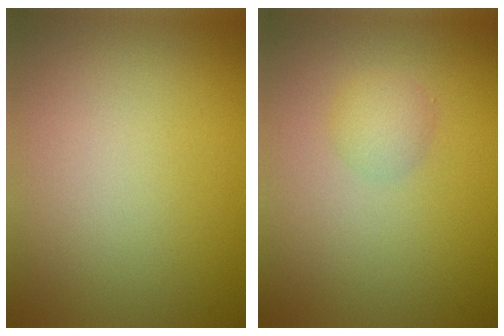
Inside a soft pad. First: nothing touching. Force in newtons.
{"total": 1.6, "press": 1.6, "slide": 0.0}